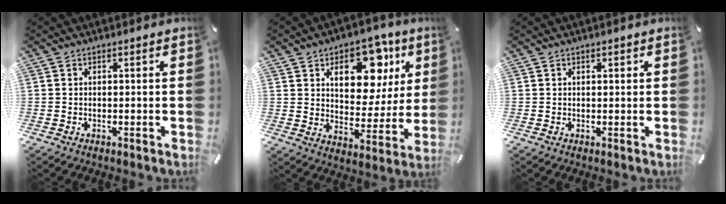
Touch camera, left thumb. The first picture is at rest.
{"total": 16.2, "force": [7.8, 10.1, 10.0], "torque": [-0.130, -0.033, 0.130]}
{"total": 1.0, "force": [0.4, 0.5, 0.8], "torque": [-0.016, 0.004, 0.007]}